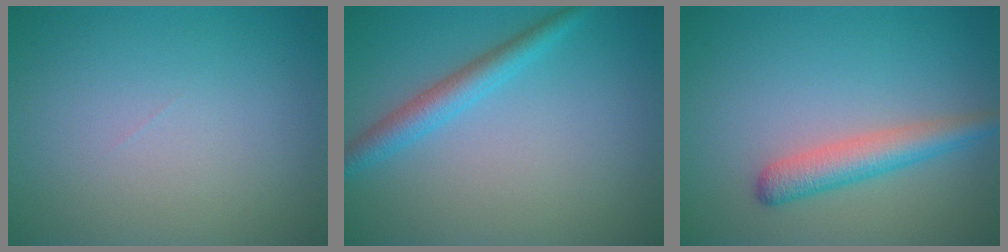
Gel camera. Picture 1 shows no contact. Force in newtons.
{"total": 2.9, "press": 2.9, "slide": 0.1}
{"total": 3.3, "press": 3.3, "slide": 0.1}